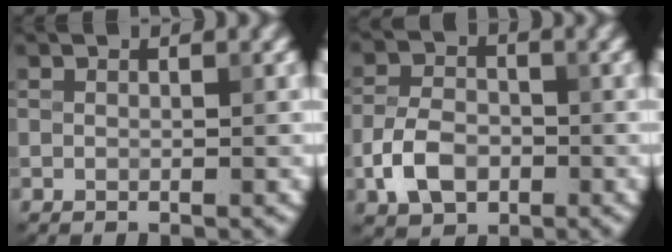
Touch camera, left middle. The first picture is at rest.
{"total": 4.4, "force": [-1.7, 3.0, 2.7], "torque": [-0.058, 0.002, -0.036]}